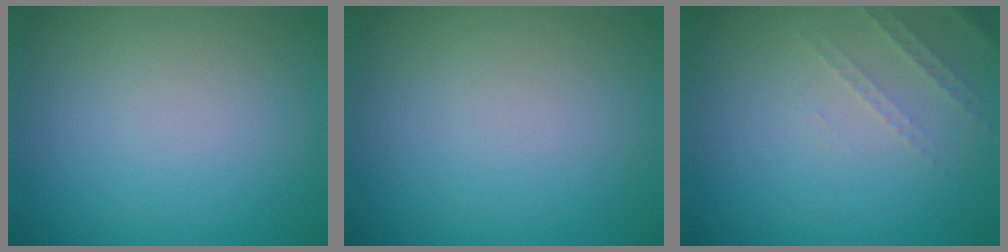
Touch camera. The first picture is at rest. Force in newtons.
{"total": 0.0}
{"total": 1.5, "press": 1.4, "slide": 0.4}